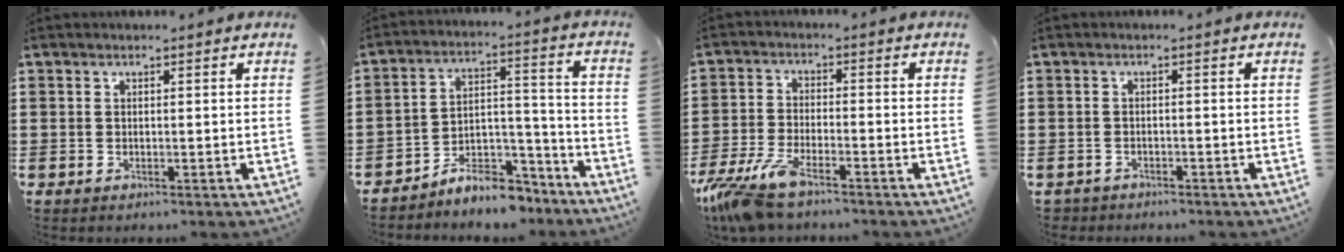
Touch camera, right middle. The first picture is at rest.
{"total": 7.2, "force": [-6.7, 2.0, 1.8], "torque": [-0.027, 0.019, -0.129]}
{"total": 7.1, "force": [-5.7, 1.1, 4.0], "torque": [-0.109, -0.016, -0.116]}
{"total": 1.2, "force": [-1.1, 0.3, -0.1], "torque": [-0.002, 0.000, -0.025]}